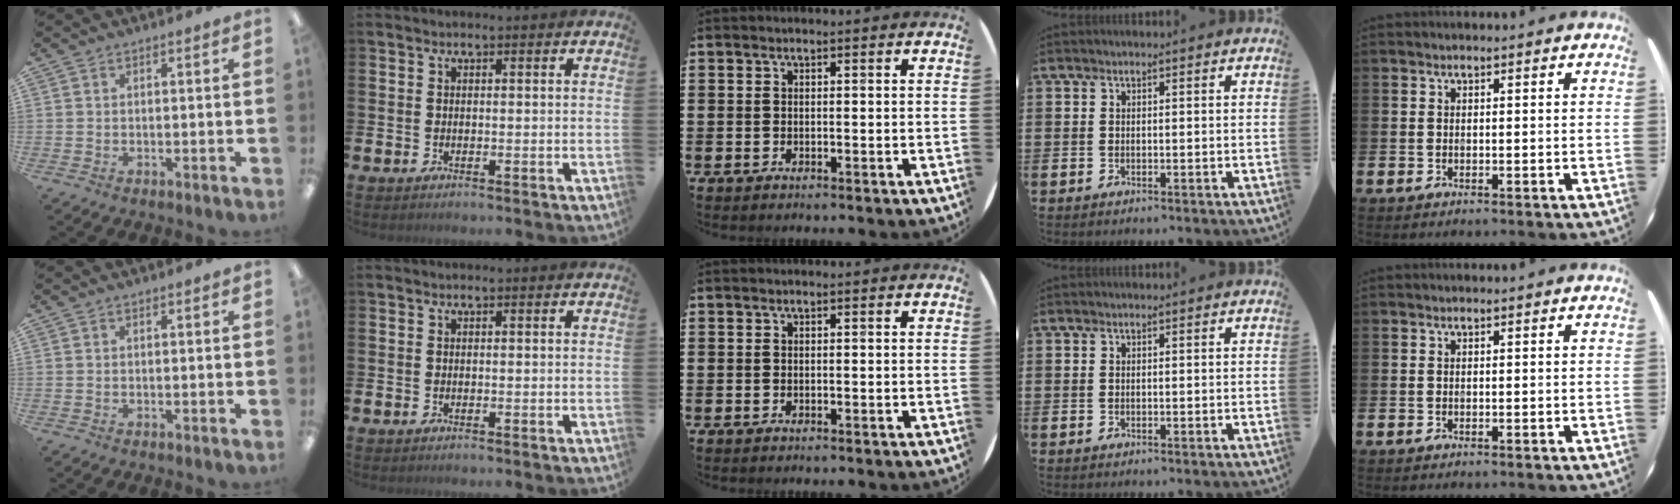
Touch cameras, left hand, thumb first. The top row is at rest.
{}